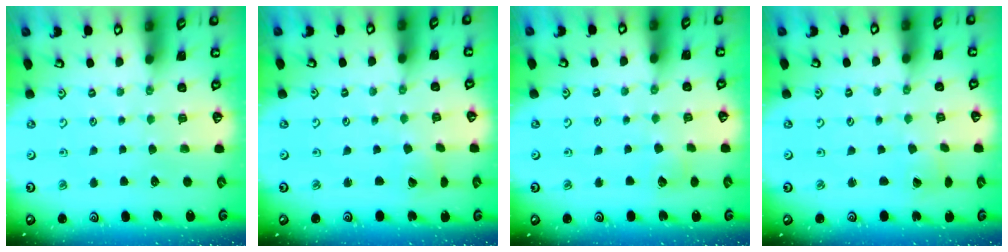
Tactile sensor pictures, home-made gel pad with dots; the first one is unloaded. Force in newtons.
{"total": 2.6, "press": 2.6, "slide": 0.1}
{"total": 4.8, "press": 4.7, "slide": 0.5}
{"total": 2.4, "press": 2.4, "slide": 0.2}